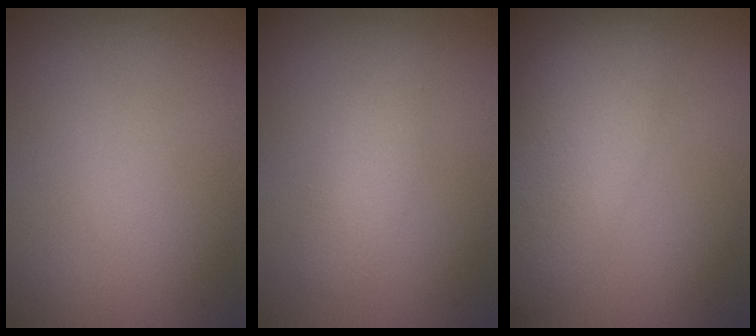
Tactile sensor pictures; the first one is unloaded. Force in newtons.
{"total": 1.9, "press": 1.9, "slide": 0.0}
{"total": 7.9, "press": 7.9, "slide": 0.6}